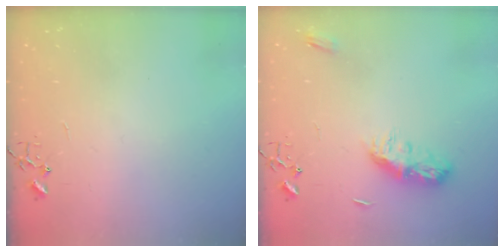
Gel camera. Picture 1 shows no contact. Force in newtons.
{"total": 9.3, "press": 9.3, "slide": 0.4}